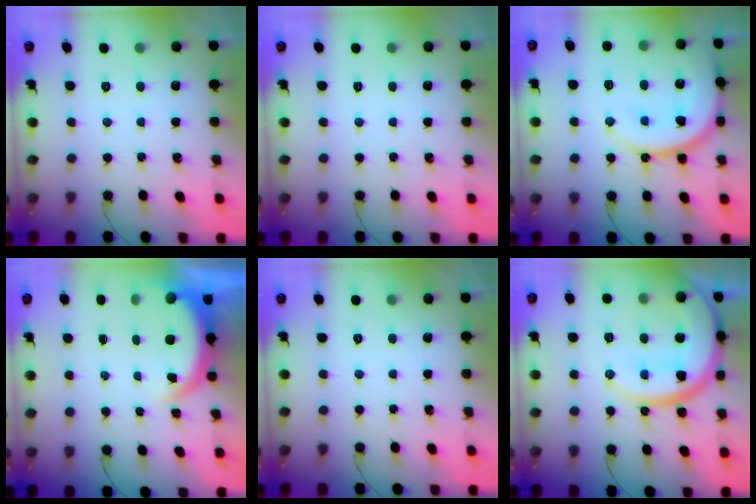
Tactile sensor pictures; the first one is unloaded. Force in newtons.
{"total": 0.0}
{"total": 17.8, "press": 17.7, "slide": 1.5}
{"total": 5.5, "press": 5.5, "slide": 0.5}
{"total": 0.0}
{"total": 21.4, "press": 21.3, "slide": 2.0}